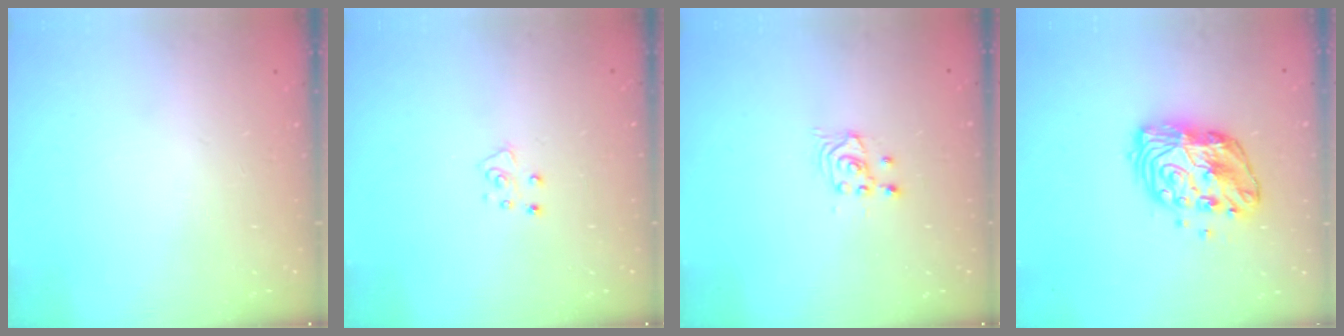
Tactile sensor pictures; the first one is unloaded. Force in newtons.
{"total": 4.8, "press": 4.8, "slide": 0.2}
{"total": 2.6, "press": 2.5, "slide": 0.3}
{"total": 12.3, "press": 12.3, "slide": 1.0}